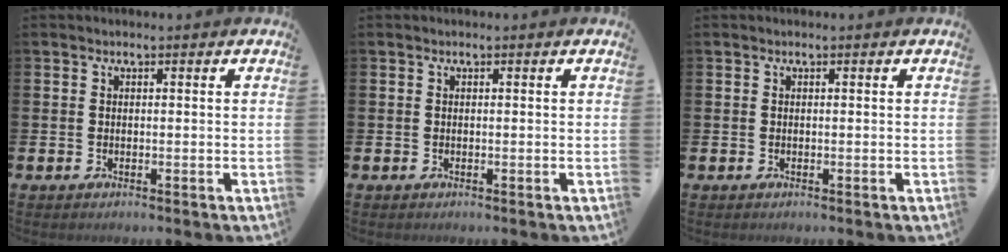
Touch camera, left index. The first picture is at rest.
{"total": 0.0}
{"total": 0.0}